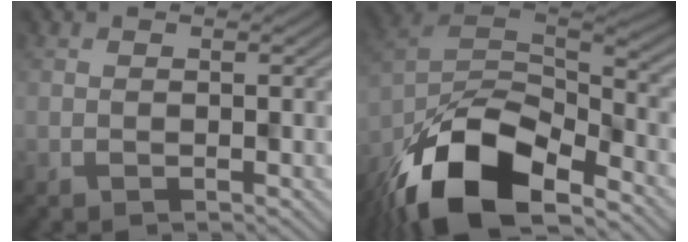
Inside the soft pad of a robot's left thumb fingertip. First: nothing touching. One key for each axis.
{"total": 15.4, "fx": -10.6, "fy": 6.6, "fz": 9.1, "tx": -0.200, "ty": -0.028, "tz": -0.186}